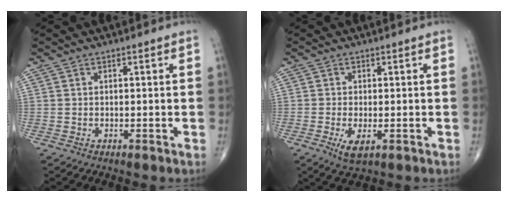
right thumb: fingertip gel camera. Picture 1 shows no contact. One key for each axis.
{"total": 3.7, "fx": -1.3, "fy": 1.5, "fz": 3.2, "tx": -0.059, "ty": -0.008, "tz": -0.020}